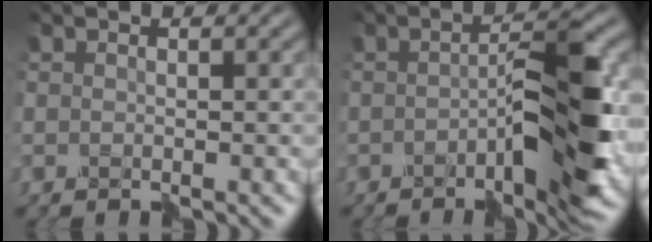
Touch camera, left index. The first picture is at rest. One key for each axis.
{"total": 7.8, "fx": -2.2, "fy": 1.6, "fz": 7.3, "tx": -0.109, "ty": 0.009, "tz": -0.039}